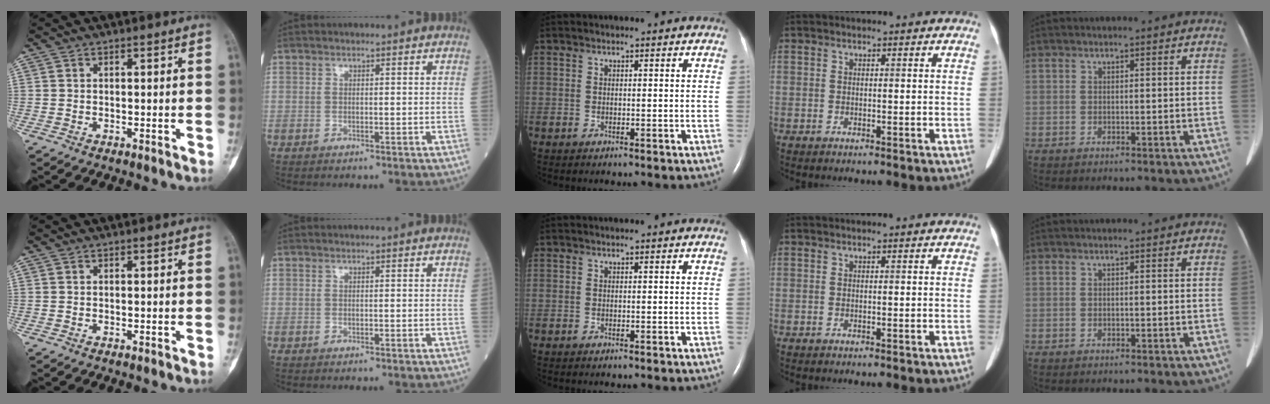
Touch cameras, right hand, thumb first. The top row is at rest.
{}